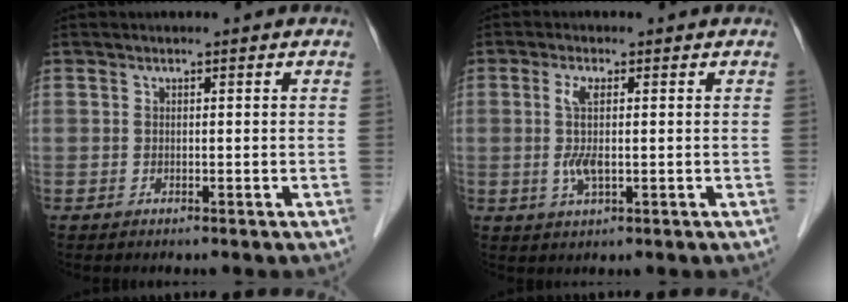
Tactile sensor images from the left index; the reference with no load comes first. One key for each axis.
{"total": 4.0, "fx": 0.1, "fy": 0.8, "fz": 3.9, "tx": -0.087, "ty": -0.004, "tz": 0.000}